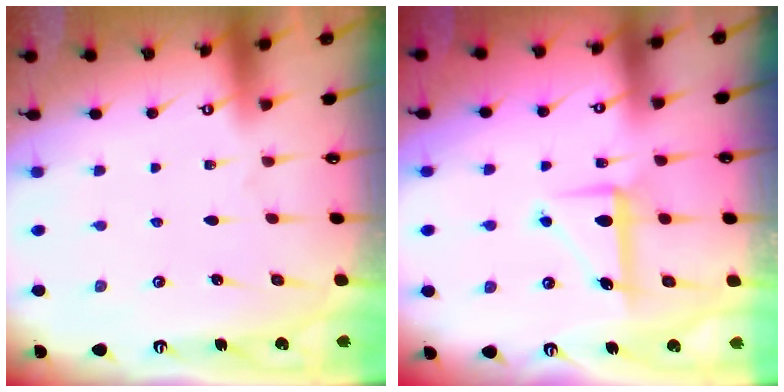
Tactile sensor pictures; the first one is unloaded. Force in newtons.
{"total": 7.7, "press": 7.6, "slide": 0.6}